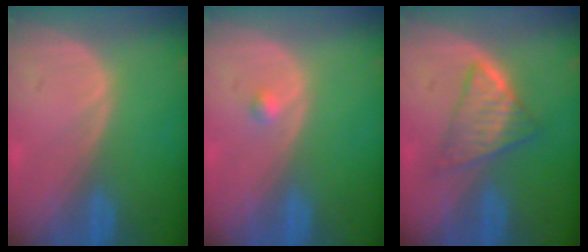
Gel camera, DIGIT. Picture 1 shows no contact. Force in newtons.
{"total": 0.8, "press": 0.8, "slide": 0.1}
{"total": 5.7, "press": 5.5, "slide": 1.6}